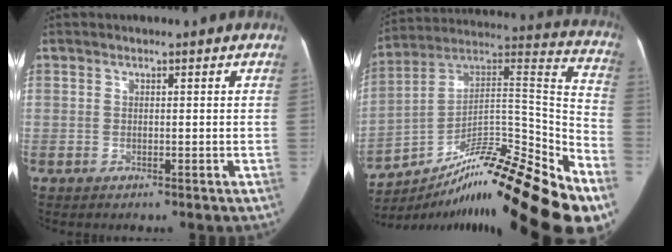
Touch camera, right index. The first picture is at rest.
{"total": 26.8, "force": [-18.7, 2.1, 19.0], "torque": [-0.251, 0.038, -0.310]}